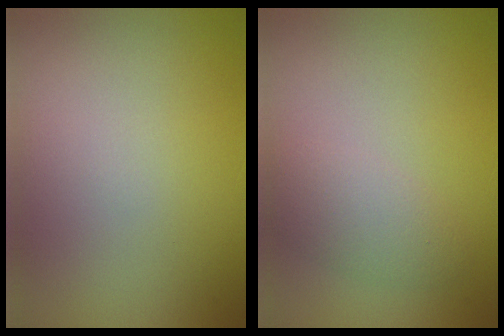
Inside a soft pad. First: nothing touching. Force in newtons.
{"total": 2.4, "press": 2.4, "slide": 0.1}